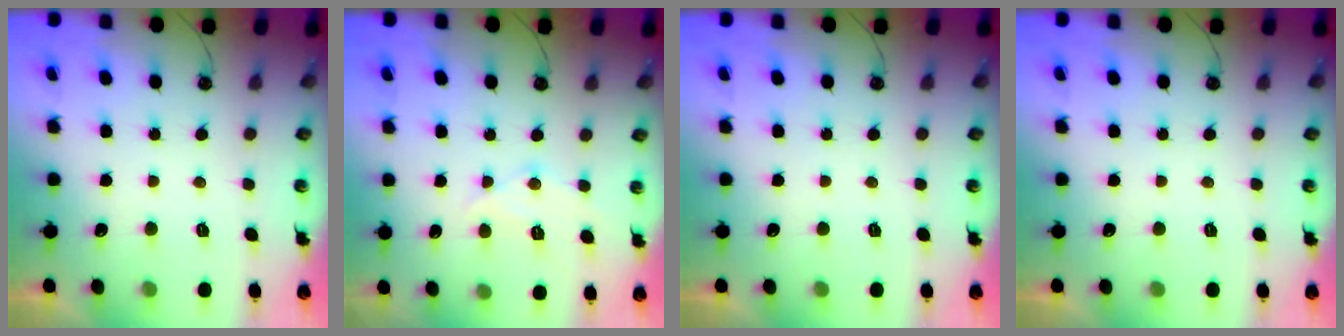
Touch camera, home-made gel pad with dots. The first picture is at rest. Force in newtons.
{"total": 9.7, "press": 9.6, "slide": 0.9}
{"total": 0.0}
{"total": 0.0}